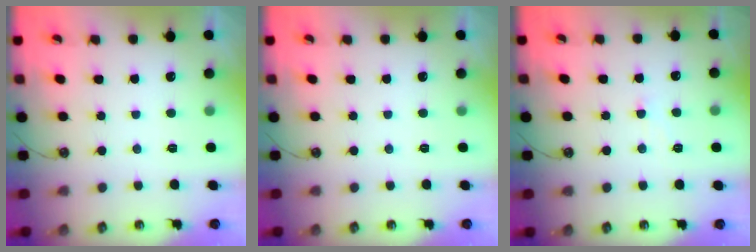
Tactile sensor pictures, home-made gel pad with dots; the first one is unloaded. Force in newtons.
{"total": 0.0}
{"total": 1.7, "press": 1.6, "slide": 0.5}